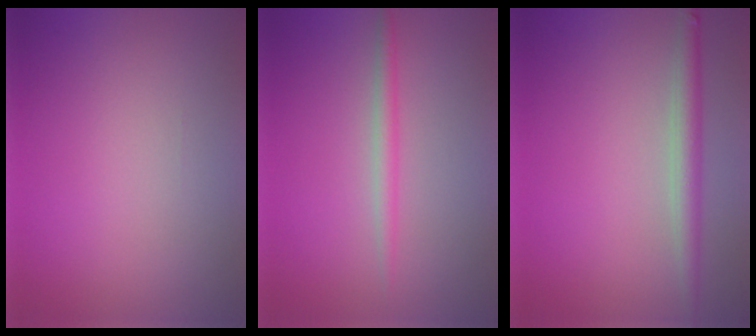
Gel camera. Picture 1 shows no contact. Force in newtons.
{"total": 1.7, "press": 1.7, "slide": 0.1}
{"total": 2.6, "press": 2.6, "slide": 0.1}